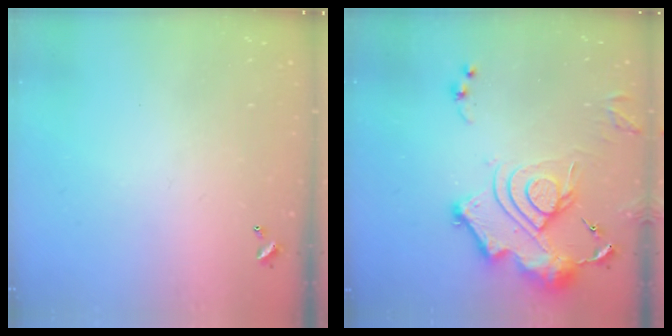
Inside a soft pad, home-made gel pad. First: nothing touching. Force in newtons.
{"total": 16.8, "press": 16.7, "slide": 2.0}